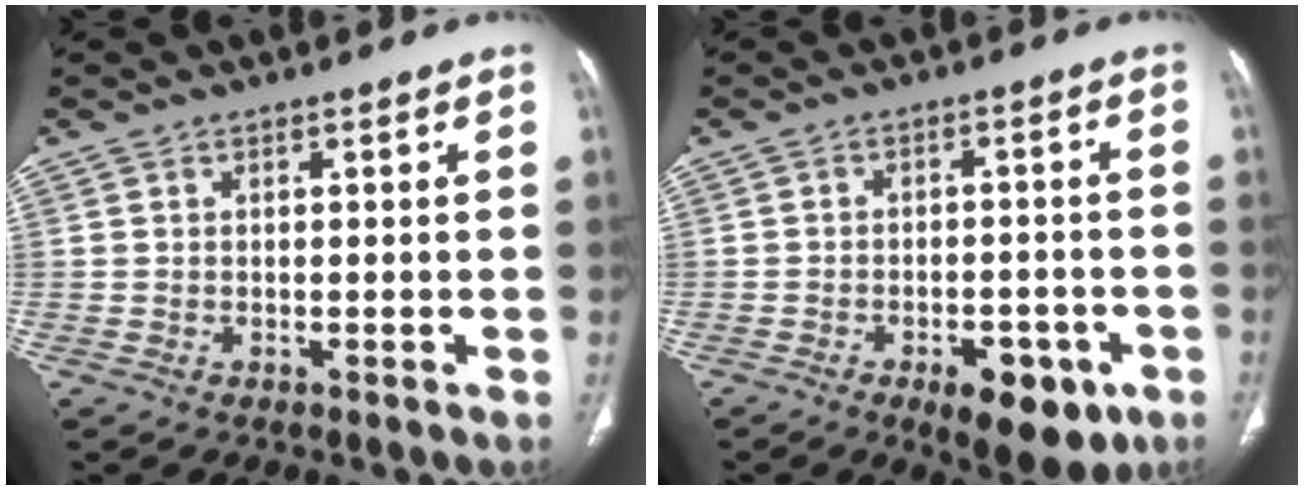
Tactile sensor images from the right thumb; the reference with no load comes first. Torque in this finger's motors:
{"motor_torque": [0.92, 1.23, -0.11, 0.05, 0.18]}